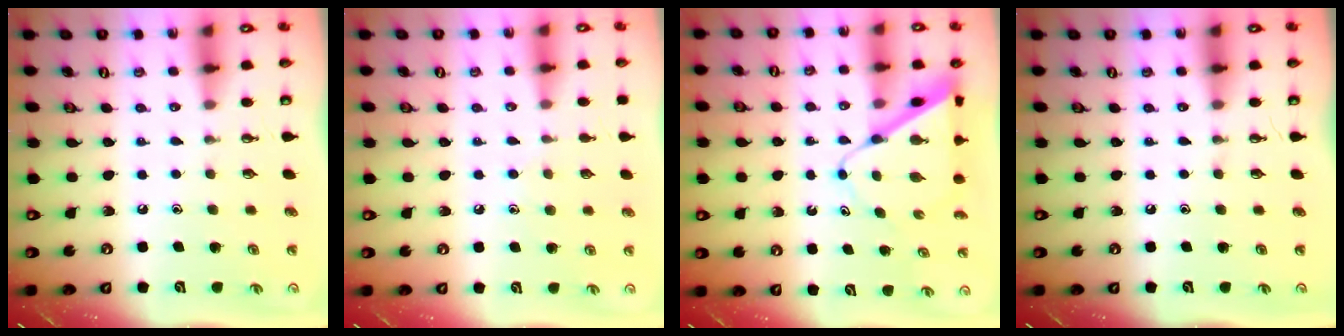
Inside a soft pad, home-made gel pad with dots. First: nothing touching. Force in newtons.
{"total": 7.7, "press": 7.7, "slide": 0.7}
{"total": 7.7, "press": 7.7, "slide": 0.4}
{"total": 0.0}